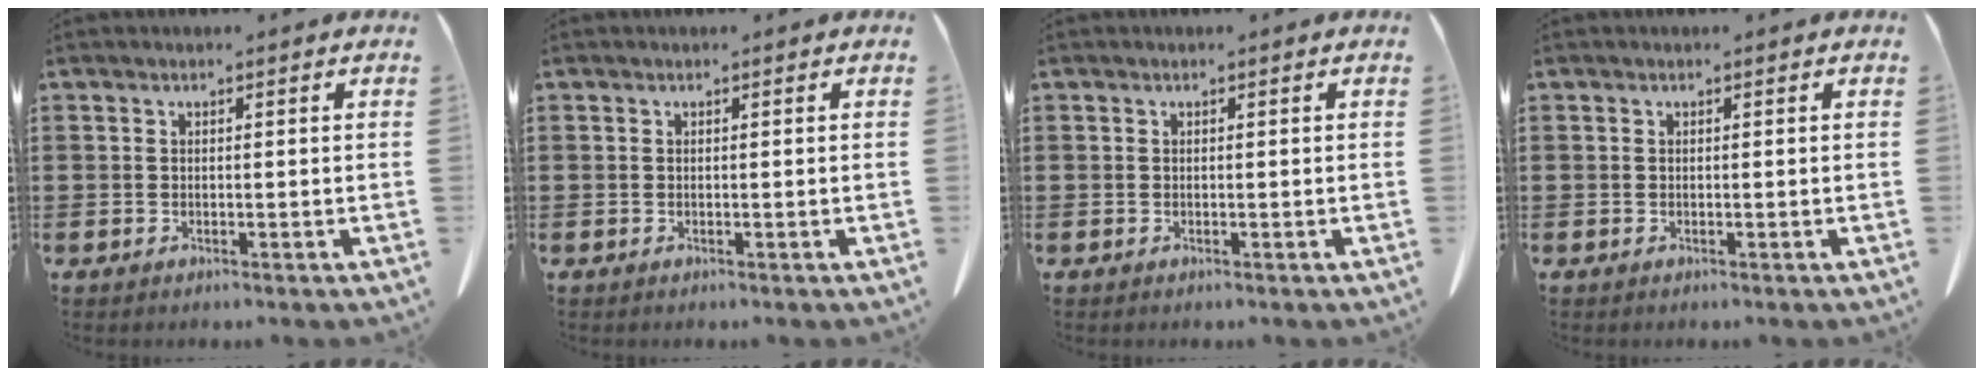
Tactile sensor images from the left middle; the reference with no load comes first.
{"total": 0.0}
{"total": 0.0}
{"total": 0.0}